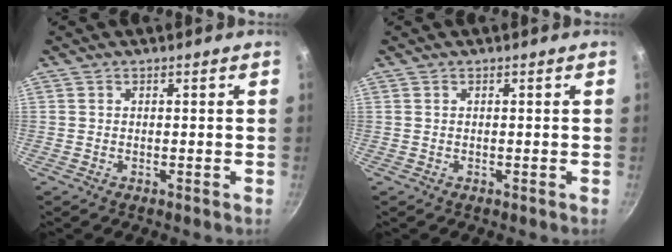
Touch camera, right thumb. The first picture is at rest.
{"total": 0.0}